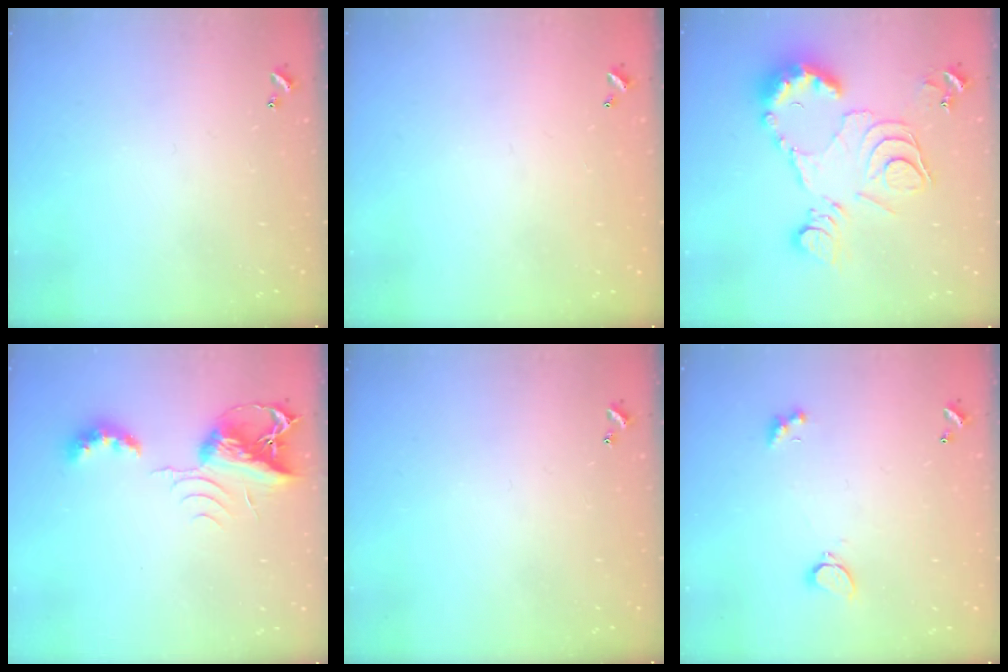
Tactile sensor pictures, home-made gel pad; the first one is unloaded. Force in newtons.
{"total": 2.7, "press": 2.7, "slide": 0.1}
{"total": 19.0, "press": 18.9, "slide": 2.0}
{"total": 7.9, "press": 7.9, "slide": 0.2}
{"total": 0.0}
{"total": 2.1, "press": 2.0, "slide": 0.6}